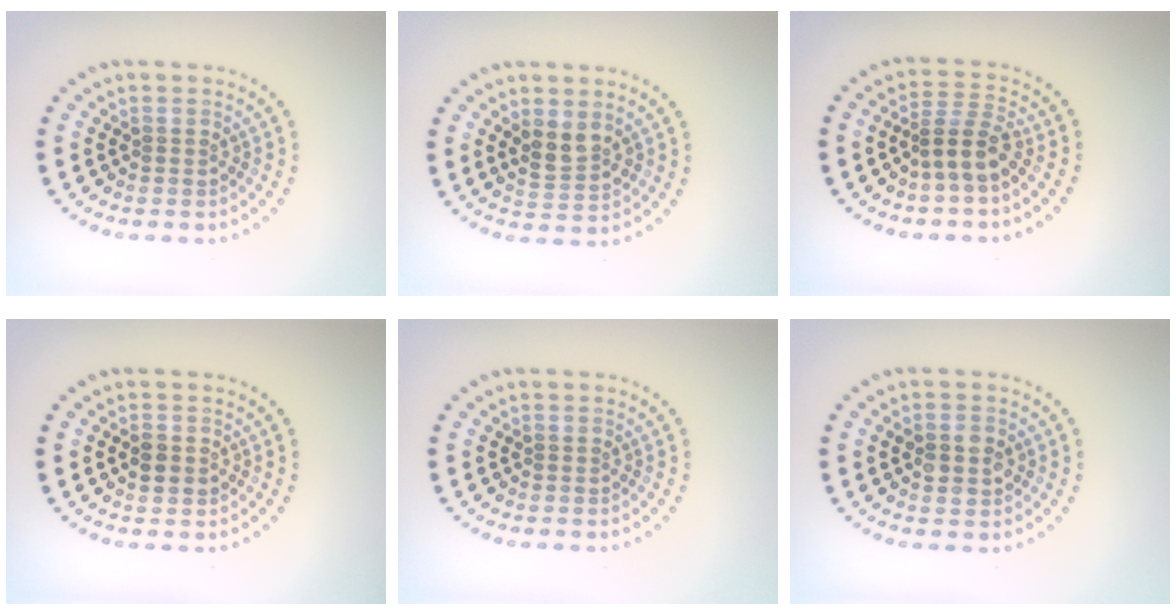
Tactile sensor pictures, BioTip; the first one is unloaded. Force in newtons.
{"total": 2.6, "press": 2.5, "slide": 0.9}
{"total": 2.9, "press": 2.4, "slide": 1.7}
{"total": 1.3, "press": 1.3, "slide": 0.1}
{"total": 0.0}
{"total": 2.8, "press": 2.8, "slide": 0.2}